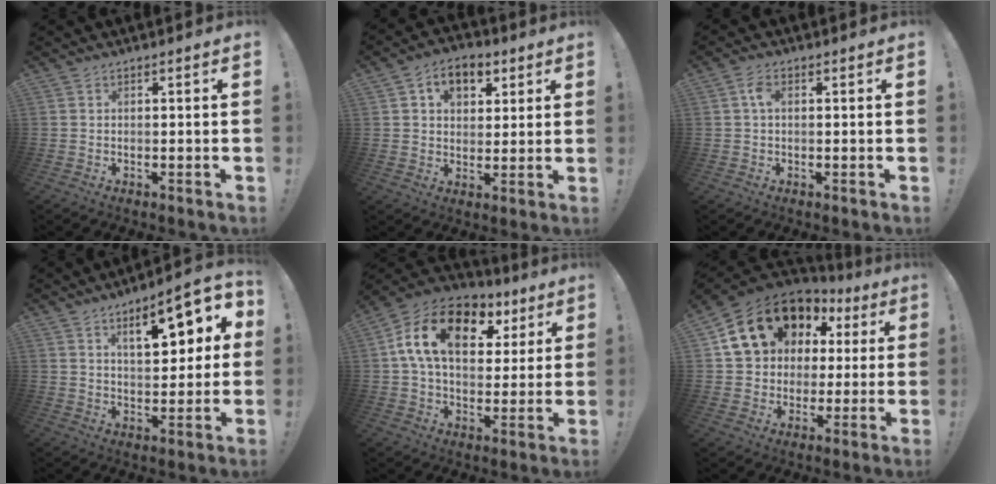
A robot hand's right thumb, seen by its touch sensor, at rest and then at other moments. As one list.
[{"total": 9.2, "force": [4.0, 6.8, 4.8], "torque": [-0.070, -0.006, 0.076]}, {"total": 3.2, "force": [0.6, 1.7, 2.7], "torque": [-0.047, 0.007, 0.008]}, {"total": 14.3, "force": [6.4, 5.2, 11.8], "torque": [-0.160, -0.027, 0.099]}, {"total": 18.1, "force": [6.7, 11.4, 12.4], "torque": [-0.202, -0.010, 0.120]}, {"total": 18.3, "force": [8.4, 13.7, 8.8], "torque": [-0.147, -0.032, 0.177]}]